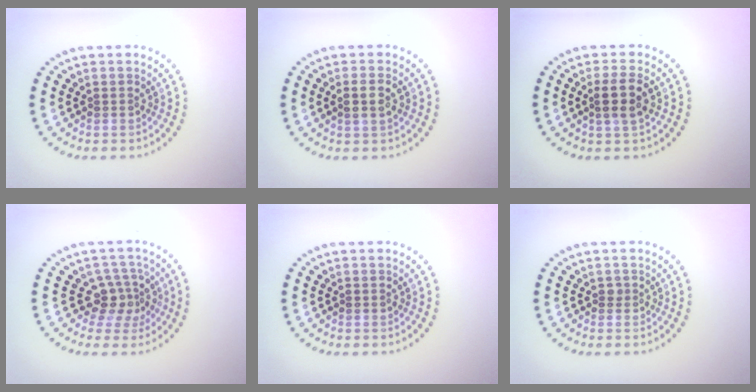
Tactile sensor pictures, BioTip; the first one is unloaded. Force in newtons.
{"total": 1.9, "press": 1.8, "slide": 0.6}
{"total": 2.6, "press": 2.4, "slide": 1.0}
{"total": 3.0, "press": 2.3, "slide": 1.9}
{"total": 0.6, "press": 0.6, "slide": 0.0}
{"total": 0.6, "press": 0.4, "slide": 0.4}